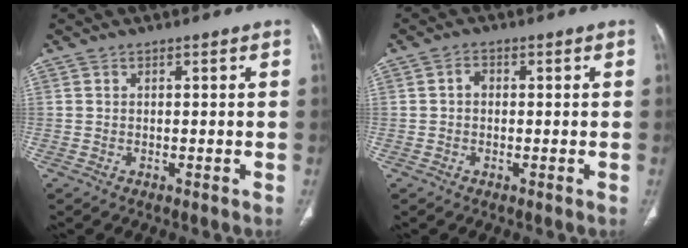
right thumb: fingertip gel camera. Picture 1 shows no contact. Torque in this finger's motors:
{"motor_torque": [-0.39, 0.45, -0.02, -0.11, 0.03]}